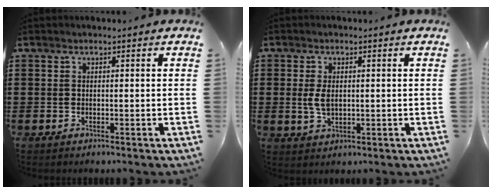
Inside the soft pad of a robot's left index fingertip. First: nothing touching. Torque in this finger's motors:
{"motor_torque": [0.71, -0.11, 0.36, 0.05]}